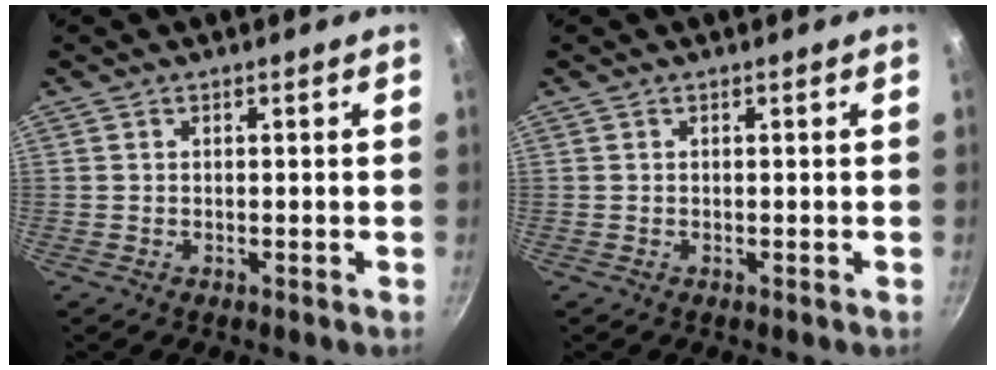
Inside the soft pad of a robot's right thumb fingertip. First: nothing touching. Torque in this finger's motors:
{"motor_torque": [0.00, 0.00, 0.17, 0.12, 0.00]}